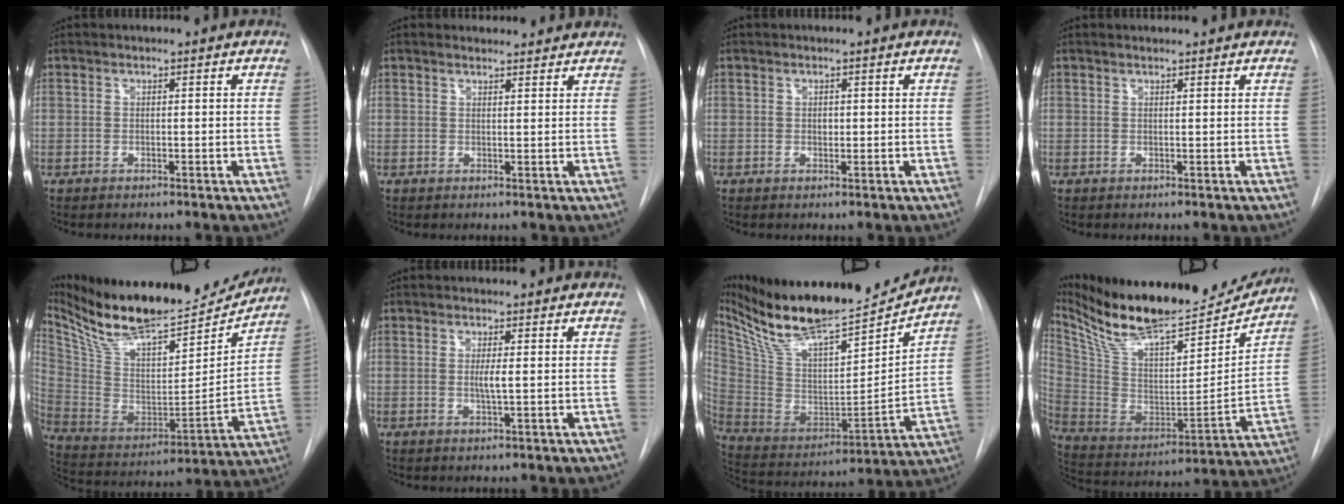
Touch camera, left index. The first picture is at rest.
{"total": 4.5, "force": [4.3, 1.2, 0.4], "torque": [-0.007, 0.014, 0.047]}
{"total": 0.7, "force": [0.1, 0.6, 0.4], "torque": [-0.006, 0.001, 0.002]}
{"total": 1.8, "force": [1.8, 0.2, 0.2], "torque": [-0.010, 0.013, 0.026]}
{"total": 26.3, "force": [23.3, 5.8, 10.9], "torque": [-0.205, -0.032, 0.364]}
{"total": 1.9, "force": [0.1, 0.0, 1.9], "torque": [-0.041, -0.003, 0.001]}
{"total": 23.7, "force": [21.0, 3.7, 10.1], "torque": [-0.195, -0.025, 0.350]}
{"total": 26.9, "force": [23.8, 5.9, 11.1], "torque": [-0.210, -0.038, 0.369]}